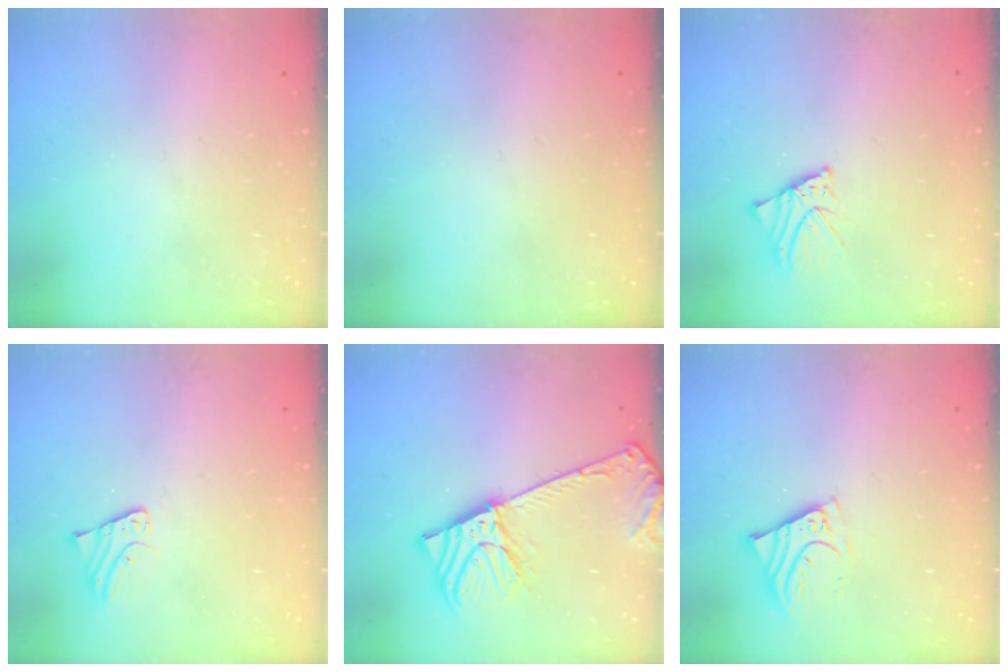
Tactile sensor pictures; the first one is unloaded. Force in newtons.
{"total": 0.0}
{"total": 2.3, "press": 2.3, "slide": 0.3}
{"total": 2.1, "press": 2.1, "slide": 0.0}
{"total": 12.7, "press": 12.5, "slide": 2.6}
{"total": 6.4, "press": 6.3, "slide": 0.7}